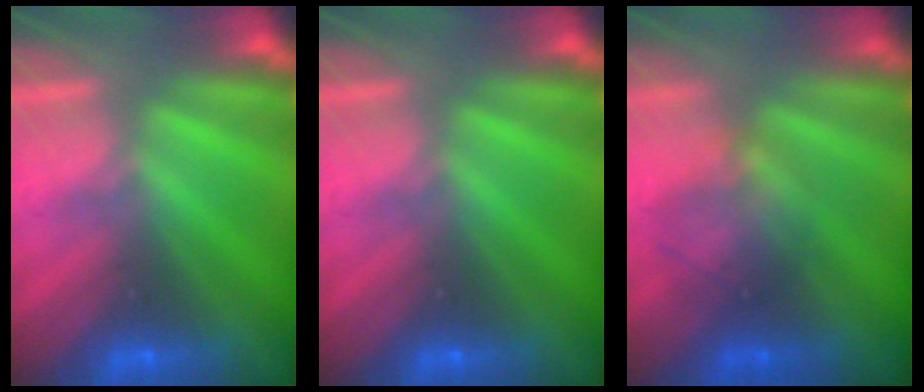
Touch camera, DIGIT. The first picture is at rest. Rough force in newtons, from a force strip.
{"total": 0.0}
{"total": 1.7}